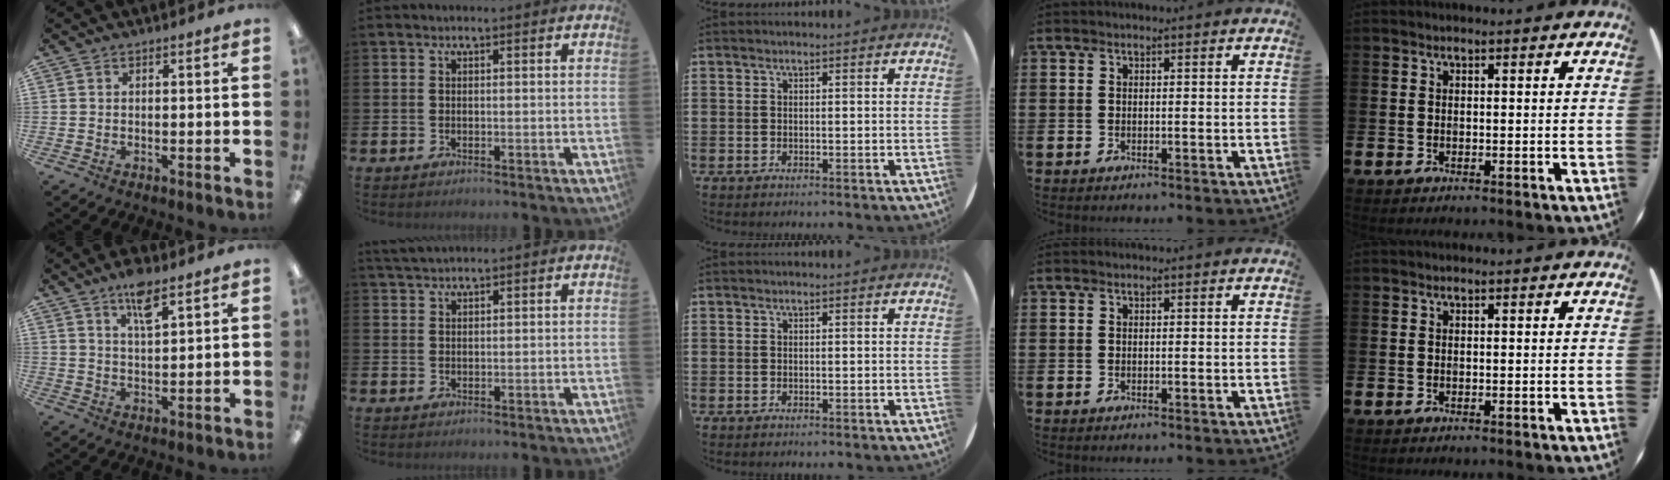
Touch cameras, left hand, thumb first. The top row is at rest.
{"thumb": {"total": 6.8, "force": [4.7, 1.8, 4.5], "torque": [-0.077, -0.018, 0.078]}, "index": {"total": 2.3, "force": [2.1, 0.4, 0.8], "torque": [-0.018, -0.001, 0.039]}}